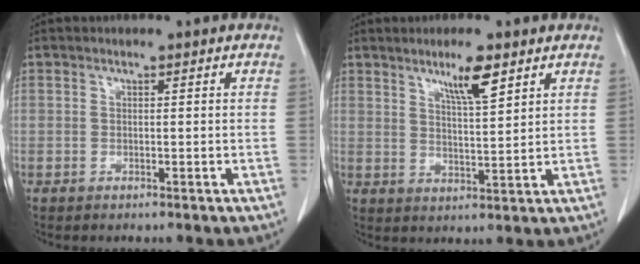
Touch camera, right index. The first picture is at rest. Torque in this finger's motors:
{"motor_torque": [0.44, 0.28, 0.11, 0.05]}